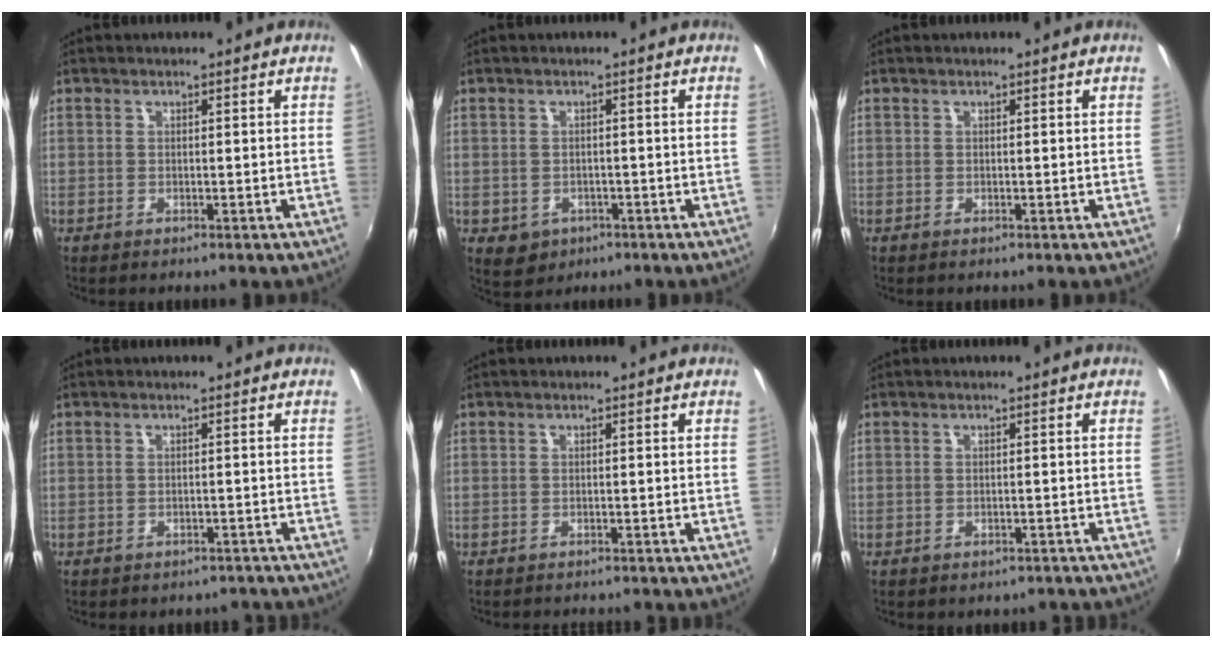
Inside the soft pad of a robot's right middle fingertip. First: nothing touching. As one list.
[{"total": 4.5, "force": [-1.6, 3.8, 1.7], "torque": [-0.040, -0.005, -0.014]}, {"total": 0.0}, {"total": 7.9, "force": [-6.9, 3.3, 1.7], "torque": [-0.036, 0.006, -0.073]}, {"total": 5.1, "force": [-4.7, 1.2, 1.6], "torque": [-0.040, -0.010, -0.064]}, {"total": 5.8, "force": [-5.0, 2.7, 1.3], "torque": [-0.024, 0.004, -0.049]}]